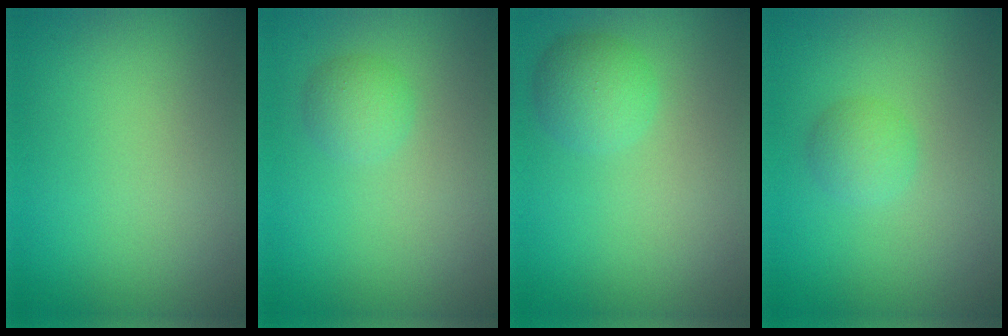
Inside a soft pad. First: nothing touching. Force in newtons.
{"total": 1.8, "press": 1.8, "slide": 0.0}
{"total": 2.5, "press": 2.5, "slide": 0.1}
{"total": 1.7, "press": 1.7, "slide": 0.0}